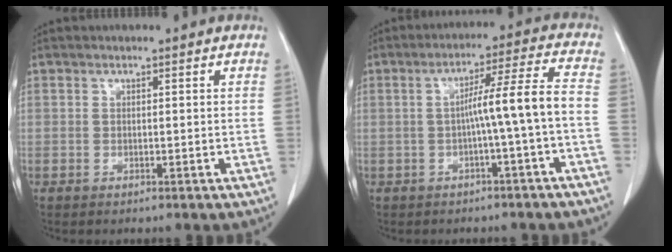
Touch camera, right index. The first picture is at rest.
{"total": 7.6, "force": [-1.7, -1.2, 7.3], "torque": [-0.117, 0.023, -0.021]}